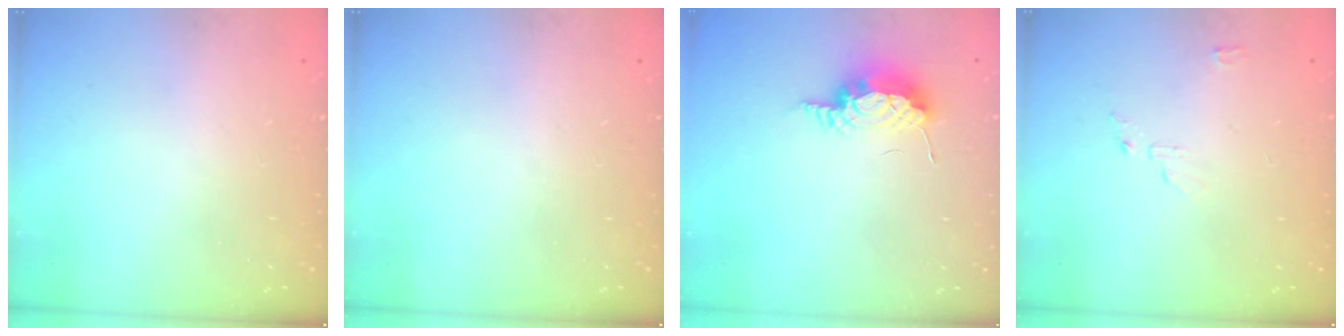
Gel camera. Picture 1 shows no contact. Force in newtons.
{"total": 0.0}
{"total": 8.0, "press": 7.7, "slide": 2.2}
{"total": 4.7, "press": 4.6, "slide": 0.6}